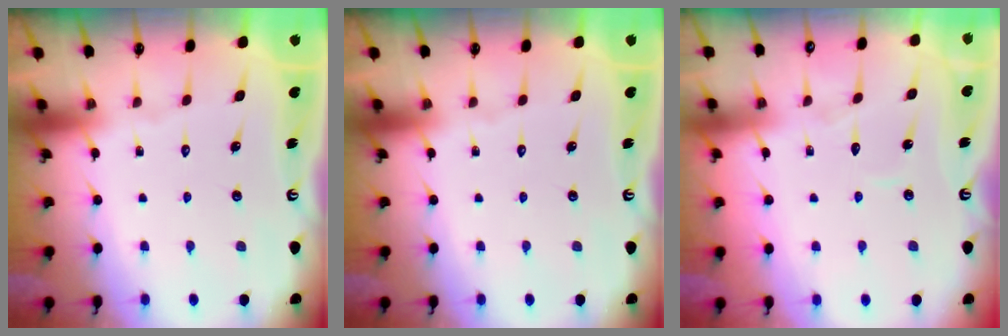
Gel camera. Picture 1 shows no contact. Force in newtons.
{"total": 0.0}
{"total": 3.0, "press": 3.0, "slide": 0.3}